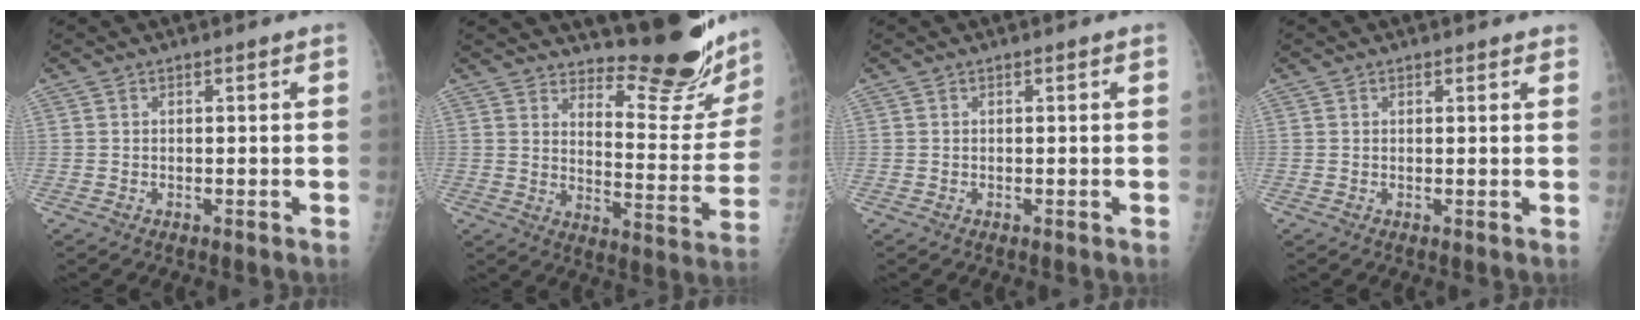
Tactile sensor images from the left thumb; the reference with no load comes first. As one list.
[{"total": 17.4, "force": [15.8, 3.4, 6.4], "torque": [-0.051, -0.166, 0.205]}, {"total": 0.0}, {"total": 1.3, "force": [1.1, 0.6, 0.3], "torque": [0.008, -0.003, 0.009]}]